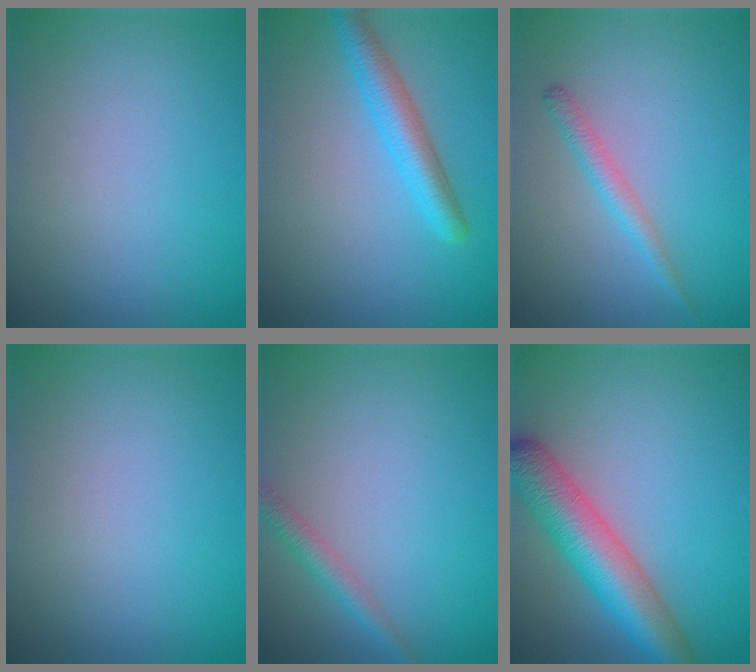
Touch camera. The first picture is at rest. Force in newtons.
{"total": 3.4, "press": 3.4, "slide": 0.1}
{"total": 1.7, "press": 1.7, "slide": 0.1}
{"total": 0.0}
{"total": 2.0, "press": 2.0, "slide": 0.0}
{"total": 7.2, "press": 7.2, "slide": 0.2}